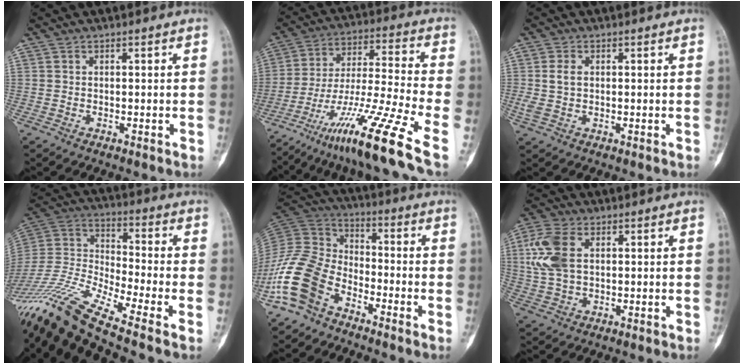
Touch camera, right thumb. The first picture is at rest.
{"total": 21.3, "force": [-12.2, 1.3, 17.4], "torque": [-0.338, 0.040, -0.211]}
{"total": 3.4, "force": [0.4, 2.2, 2.5], "torque": [-0.058, 0.006, 0.012]}
{"total": 23.2, "force": [-16.0, 3.0, 16.5], "torque": [-0.397, 0.010, -0.309]}
{"total": 14.4, "force": [-8.1, 9.0, 7.8], "torque": [-0.156, 0.057, -0.175]}
{"total": 10.1, "force": [2.3, 6.4, 7.5], "torque": [-0.166, 0.012, 0.048]}